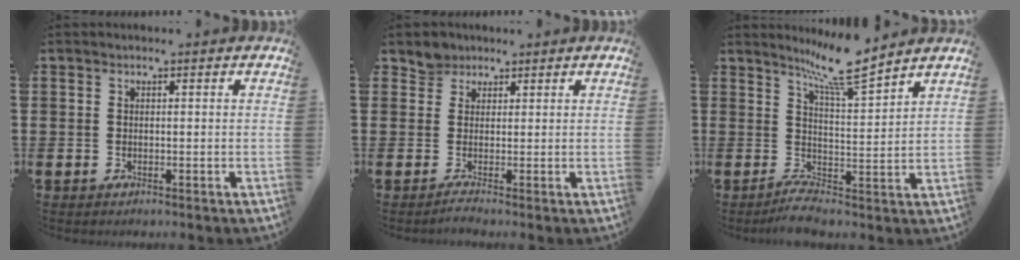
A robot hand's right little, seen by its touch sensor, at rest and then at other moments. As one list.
[{"total": 2.1, "force": [1.4, 1.6, 0.1], "torque": [0.005, -0.004, 0.022]}, {"total": 7.7, "force": [5.7, 0.4, 5.1], "torque": [-0.100, -0.037, 0.093]}]